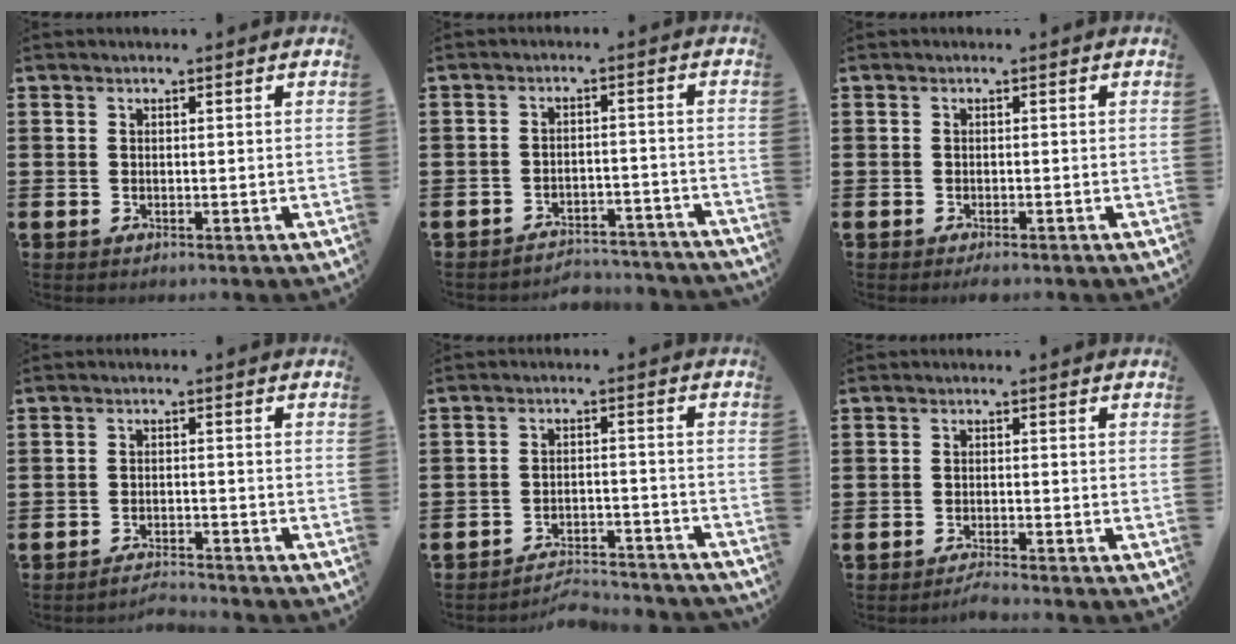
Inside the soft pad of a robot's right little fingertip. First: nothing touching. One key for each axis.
{"total": 3.5, "fx": -3.5, "fy": 0.3, "fz": 0.0, "tx": -0.006, "ty": 0.005, "tz": -0.076}
{"total": 0.7, "fx": -0.5, "fy": 0.1, "fz": 0.4, "tx": -0.009, "ty": -0.003, "tz": -0.010}
{"total": 2.2, "fx": -2.2, "fy": -0.1, "fz": 0.1, "tx": -0.006, "ty": 0.003, "tz": -0.046}
{"total": 4.2, "fx": -4.2, "fy": 0.3, "fz": 0.4, "tx": -0.010, "ty": 0.005, "tz": -0.088}
{"total": 1.6, "fx": -1.5, "fy": -0.1, "fz": 0.4, "tx": -0.009, "ty": 0.002, "tz": -0.029}